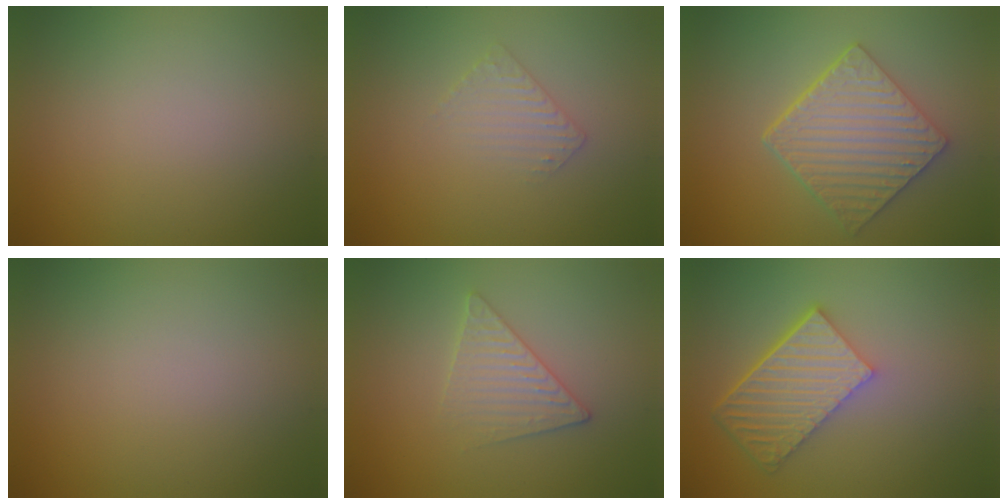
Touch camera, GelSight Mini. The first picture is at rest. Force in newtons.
{"total": 1.6, "press": 1.6, "slide": 0.4}
{"total": 5.6, "press": 4.5, "slide": 3.4}
{"total": 0.0}
{"total": 3.0, "press": 3.0, "slide": 0.3}
{"total": 6.5, "press": 4.6, "slide": 4.6}